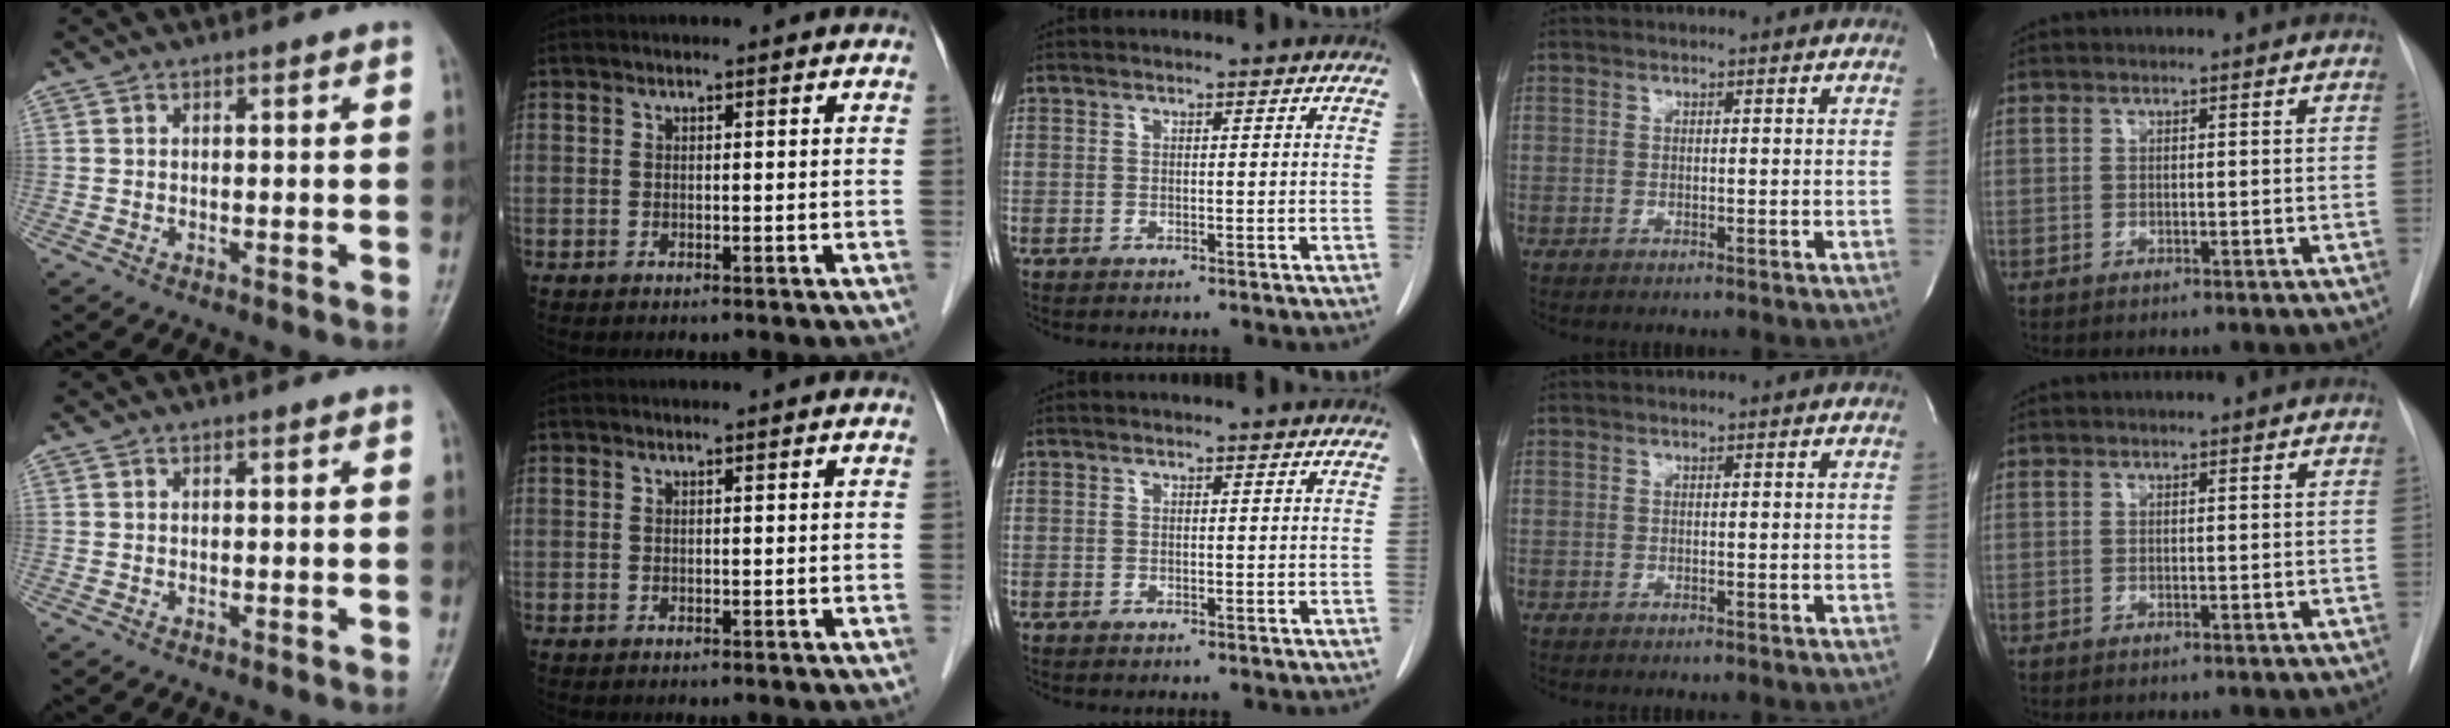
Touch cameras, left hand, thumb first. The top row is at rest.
{}